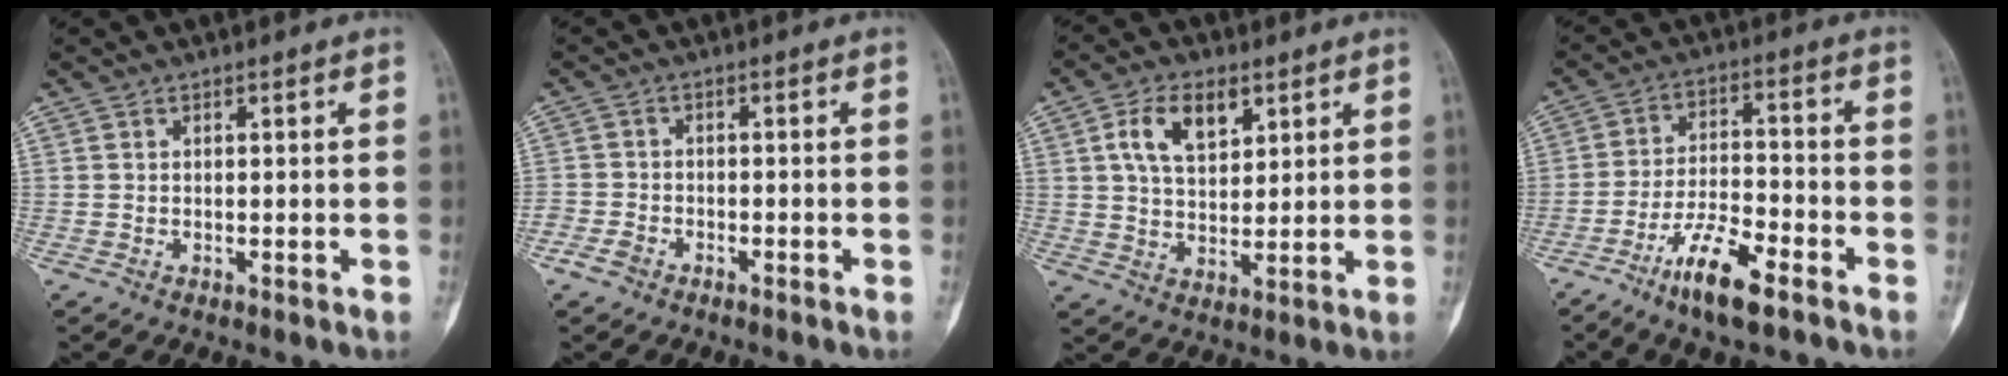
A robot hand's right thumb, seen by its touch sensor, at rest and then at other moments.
{"total": 2.7, "force": [-2.0, 1.5, 0.9], "torque": [-0.019, 0.011, -0.039]}
{"total": 9.2, "force": [3.9, 5.3, 6.5], "torque": [-0.095, -0.012, 0.071]}
{"total": 10.4, "force": [-6.8, 2.5, 7.5], "torque": [-0.139, 0.035, -0.123]}